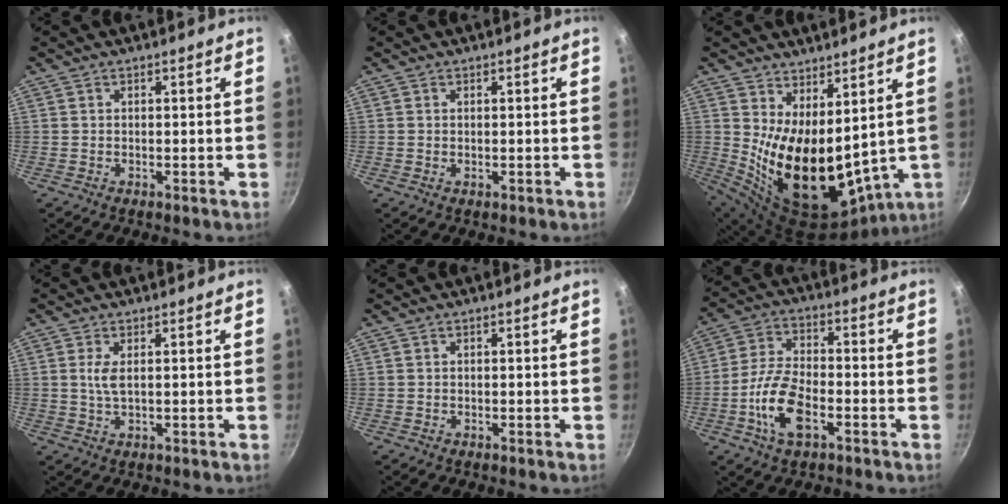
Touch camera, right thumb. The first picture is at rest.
{"total": 0.0}
{"total": 17.7, "force": [4.8, 9.1, 14.4], "torque": [-0.219, -0.060, 0.112]}
{"total": 2.6, "force": [0.6, 0.9, 2.4], "torque": [-0.050, -0.003, 0.013]}
{"total": 0.0}
{"total": 11.0, "force": [-4.1, 5.2, 8.8], "torque": [-0.172, 0.025, -0.086]}